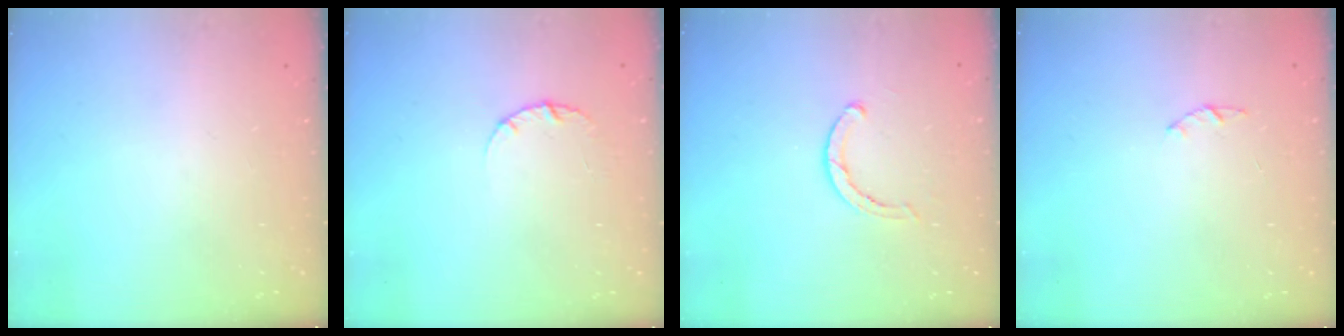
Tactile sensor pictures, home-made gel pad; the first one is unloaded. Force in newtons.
{"total": 2.6, "press": 2.6, "slide": 0.3}
{"total": 2.8, "press": 2.8, "slide": 0.2}
{"total": 1.0, "press": 0.9, "slide": 0.3}